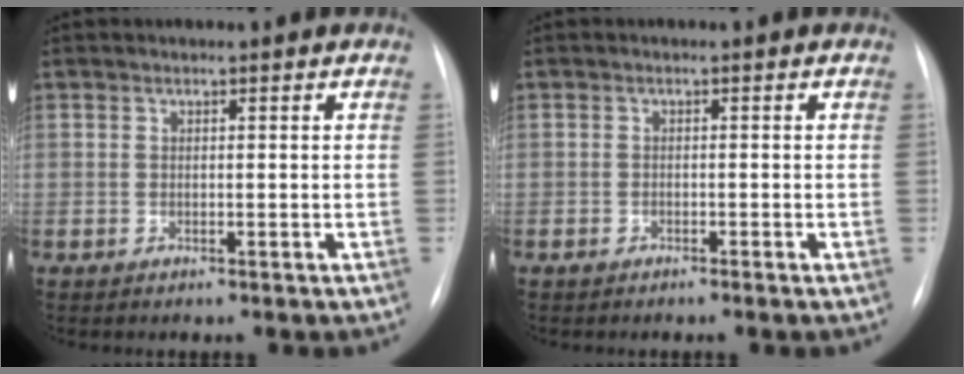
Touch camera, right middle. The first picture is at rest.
{"total": 0.9, "force": [-0.7, -0.3, 0.4], "torque": [-0.009, 0.000, -0.016]}